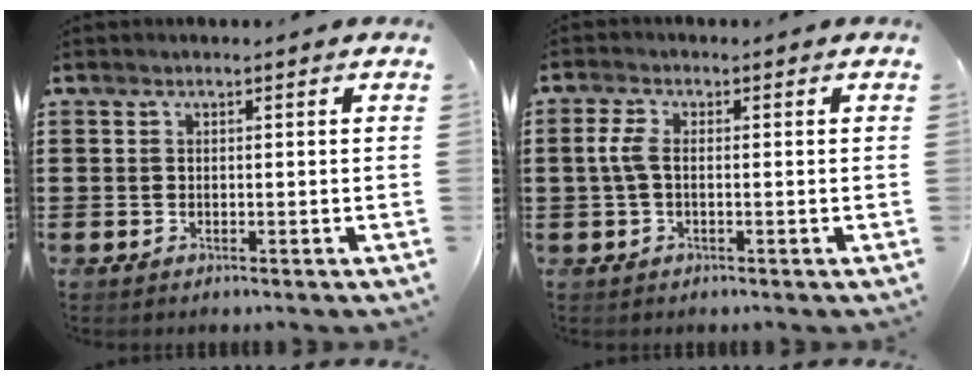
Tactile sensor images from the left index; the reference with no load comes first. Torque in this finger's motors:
{"motor_torque": [0.51, 0.57, 0.33, 0.05]}